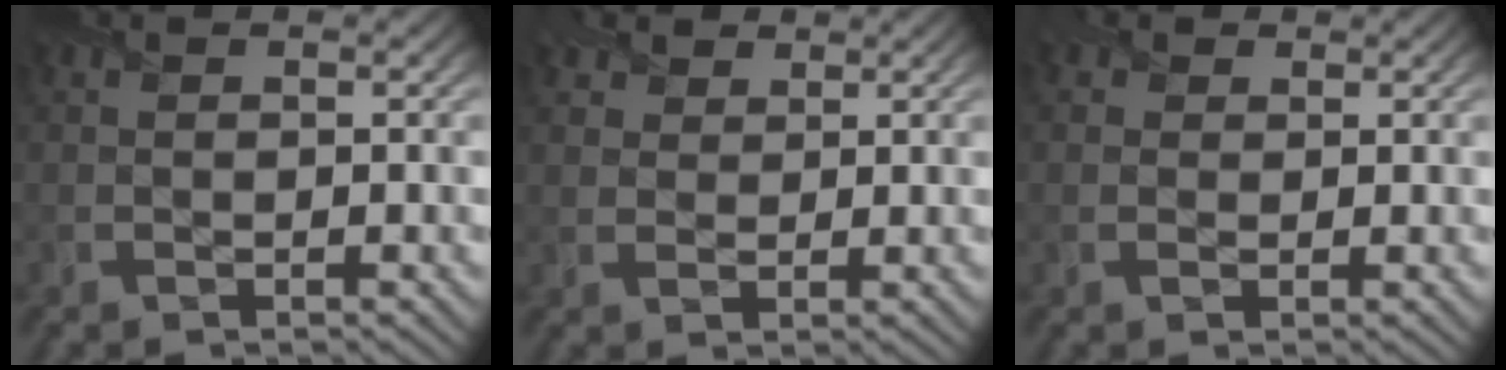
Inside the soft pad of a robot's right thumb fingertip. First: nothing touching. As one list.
[{"total": 3.2, "force": [2.3, 2.0, 1.1], "torque": [-0.032, 0.000, 0.048]}, {"total": 1.9, "force": [0.7, 1.6, 0.9], "torque": [-0.020, 0.001, 0.009]}]